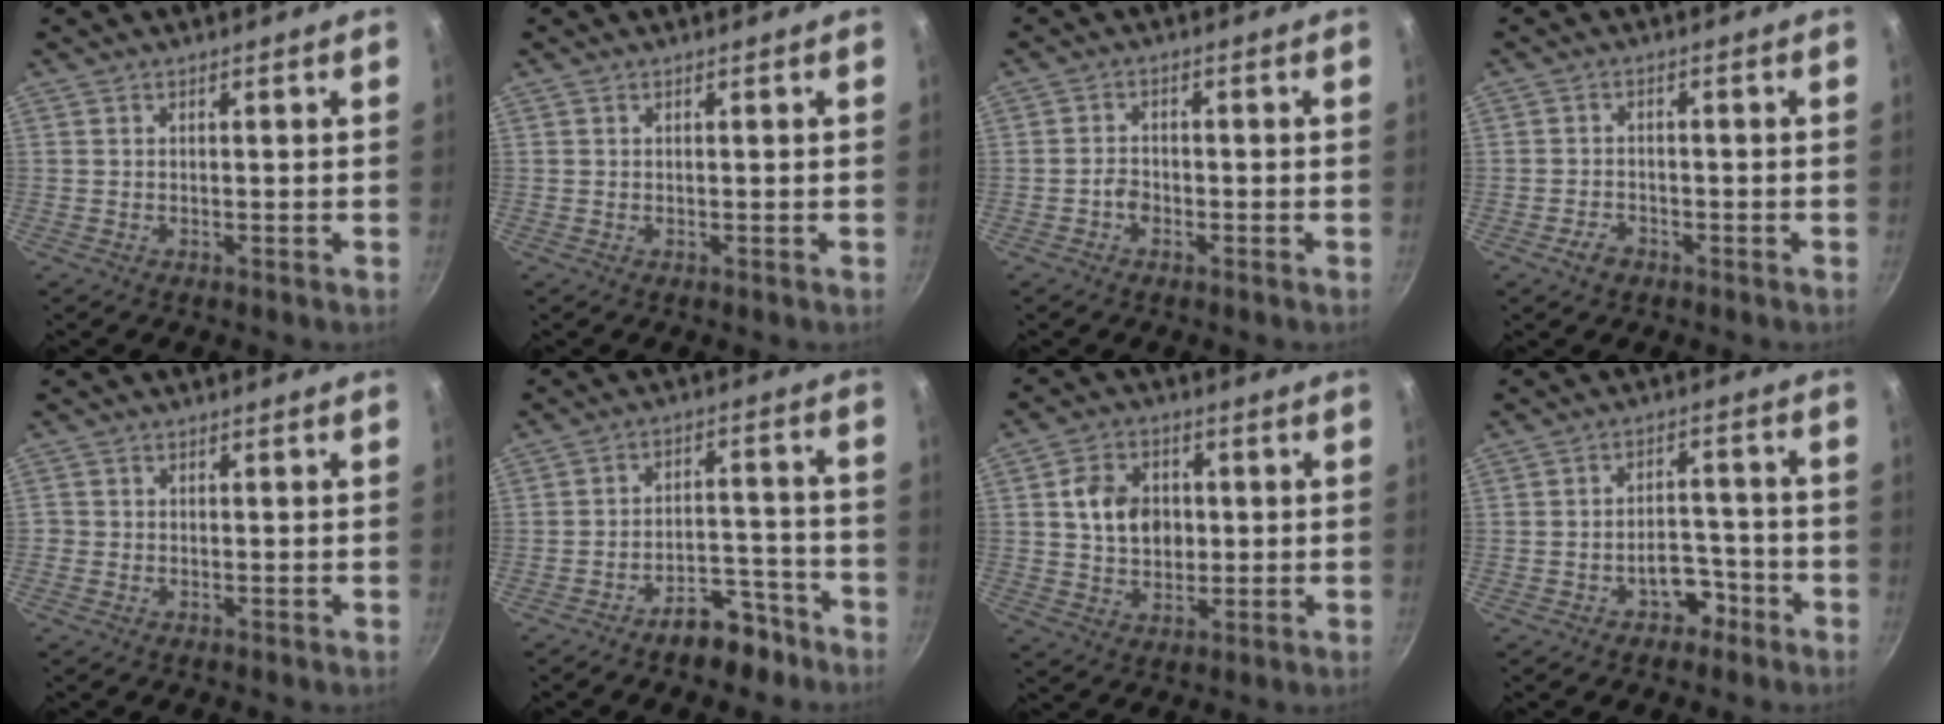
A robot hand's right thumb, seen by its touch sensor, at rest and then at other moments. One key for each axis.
{"total": 0.0}
{"total": 2.3, "fx": -1.2, "fy": 1.6, "fz": 1.2, "tx": -0.015, "ty": 0.017, "tz": -0.024}
{"total": 3.1, "fx": -1.9, "fy": 2.1, "fz": 1.3, "tx": -0.017, "ty": 0.019, "tz": -0.033}
{"total": 1.0, "fx": -0.3, "fy": 0.9, "fz": 0.2, "tx": -0.002, "ty": 0.001, "tz": -0.008}
{"total": 8.8, "fx": -6.3, "fy": 4.5, "fz": 4.1, "tx": -0.026, "ty": 0.075, "tz": -0.083}
{"total": 9.5, "fx": 1.1, "fy": 7.3, "fz": 5.9, "tx": -0.075, "ty": 0.004, "tz": 0.016}
{"total": 6.2, "fx": -3.4, "fy": 4.2, "fz": 3.0, "tx": -0.008, "ty": 0.041, "tz": -0.039}